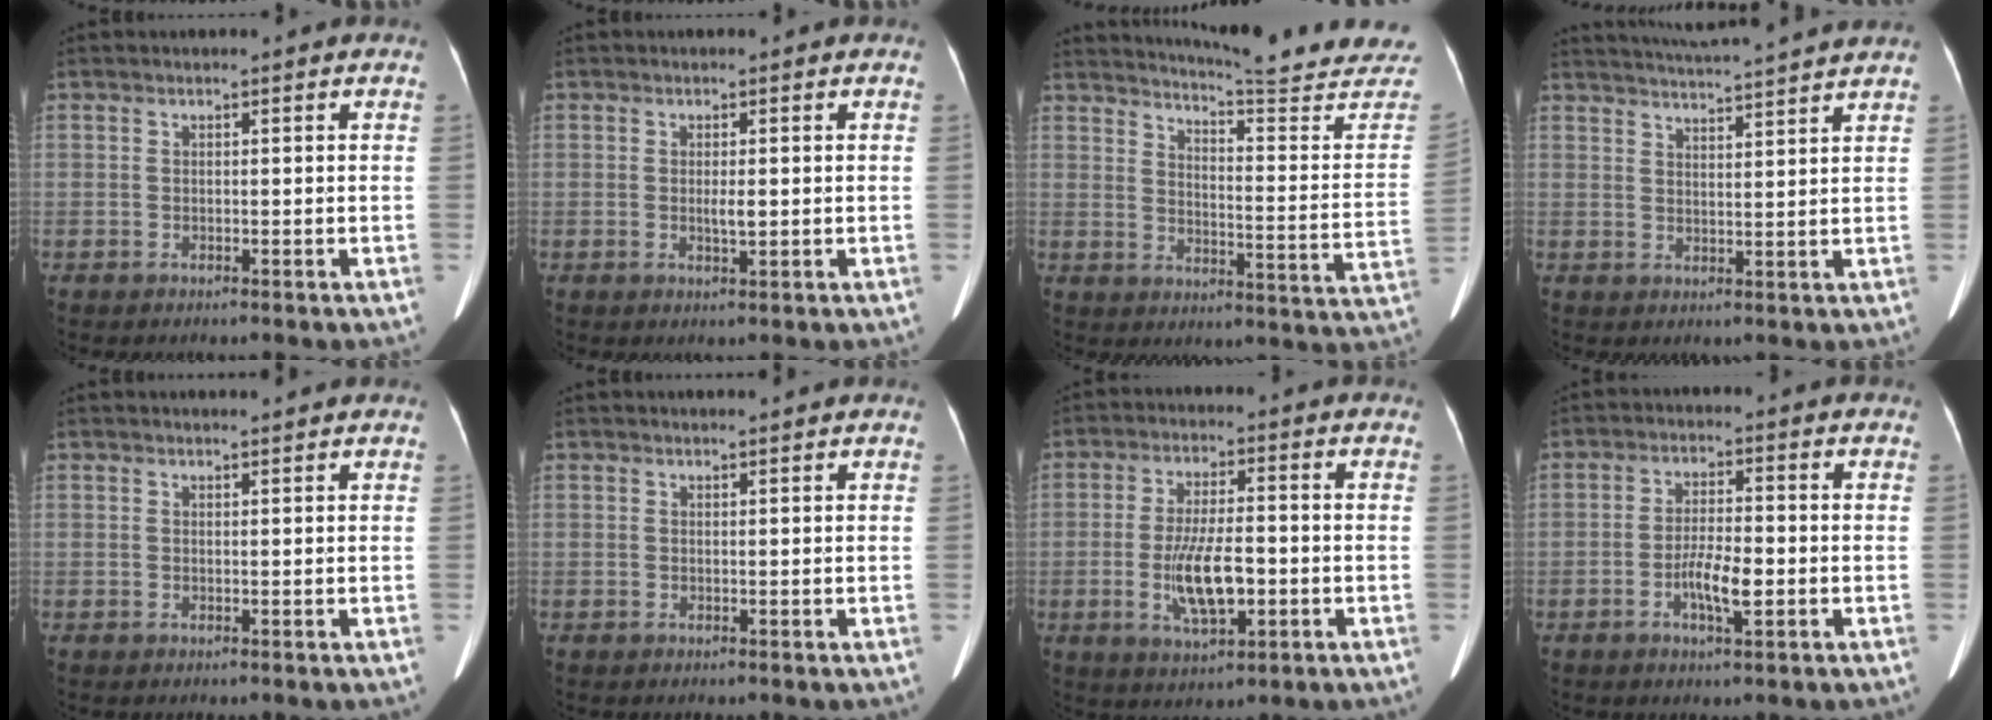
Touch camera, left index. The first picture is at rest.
{"total": 1.7, "force": [-0.2, 0.4, 1.7], "torque": [-0.033, -0.005, -0.004]}
{"total": 23.1, "force": [22.0, 0.0, 7.0], "torque": [-0.101, -0.124, 0.257]}
{"total": 12.6, "force": [11.7, -0.9, 4.5], "torque": [-0.082, 0.007, 0.156]}
{"total": 1.4, "force": [1.4, 0.0, 0.3], "torque": [-0.007, 0.004, 0.018]}
{"total": 1.0, "force": [0.9, 0.0, 0.2], "torque": [-0.007, 0.004, 0.012]}
{"total": 8.8, "force": [-2.1, 2.7, 8.1], "torque": [-0.160, -0.006, -0.035]}
{"total": 5.3, "force": [-1.8, 1.2, 4.8], "torque": [-0.093, -0.004, -0.034]}